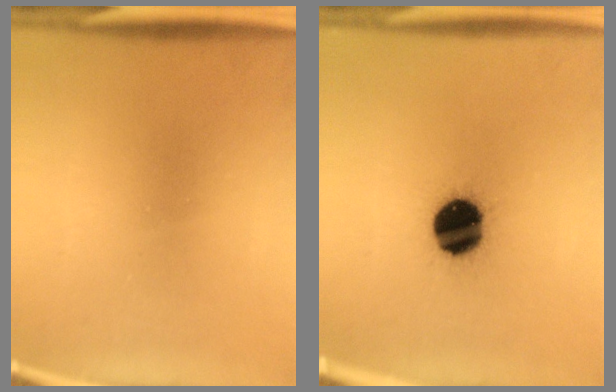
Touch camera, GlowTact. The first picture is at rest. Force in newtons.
{"total": 14.9}